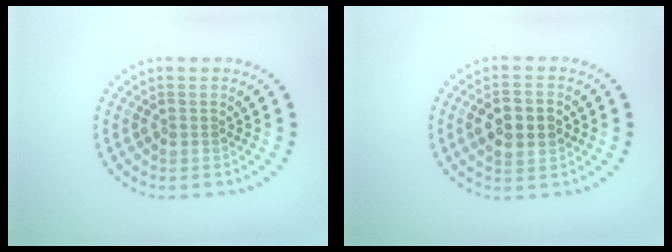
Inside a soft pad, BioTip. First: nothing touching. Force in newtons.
{"total": 4.4, "press": 4.4, "slide": 0.2}